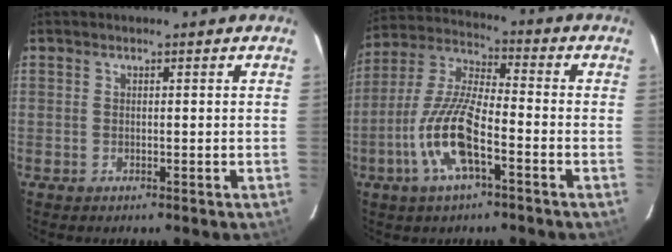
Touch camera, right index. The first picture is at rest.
{"total": 13.1, "force": [-5.4, 3.5, 11.4], "torque": [-0.244, -0.004, -0.109]}